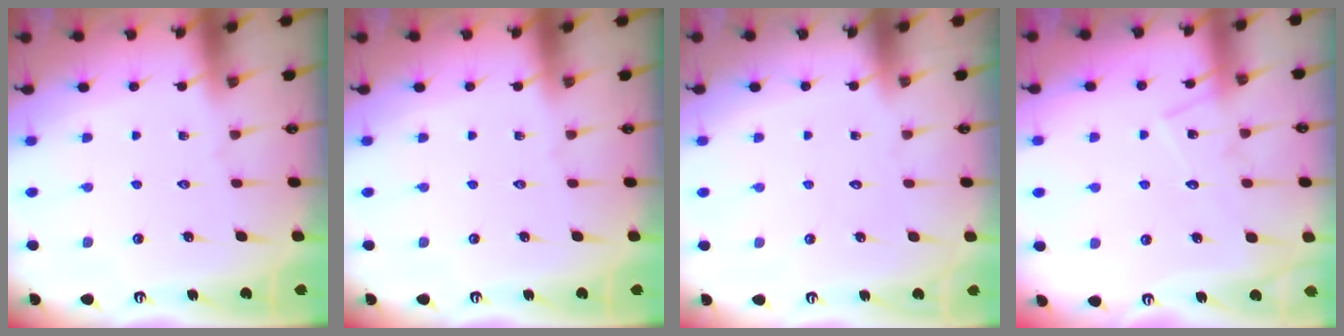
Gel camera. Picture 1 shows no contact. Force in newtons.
{"total": 0.0}
{"total": 1.7, "press": 1.7, "slide": 0.1}
{"total": 11.2, "press": 11.2, "slide": 0.8}